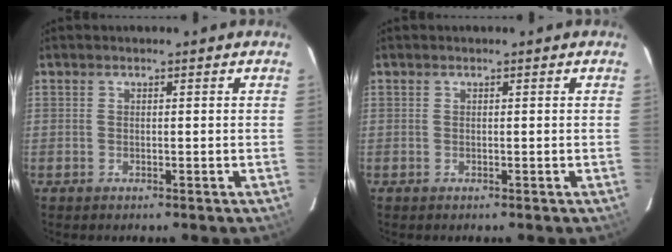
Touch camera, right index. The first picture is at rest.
{"total": 0.0}